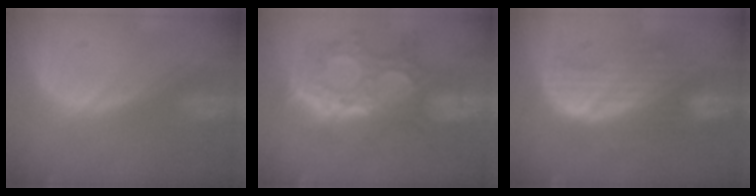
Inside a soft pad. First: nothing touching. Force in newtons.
{"total": 11.8, "press": 10.6, "slide": 5.2}
{"total": 8.9, "press": 8.3, "slide": 3.2}